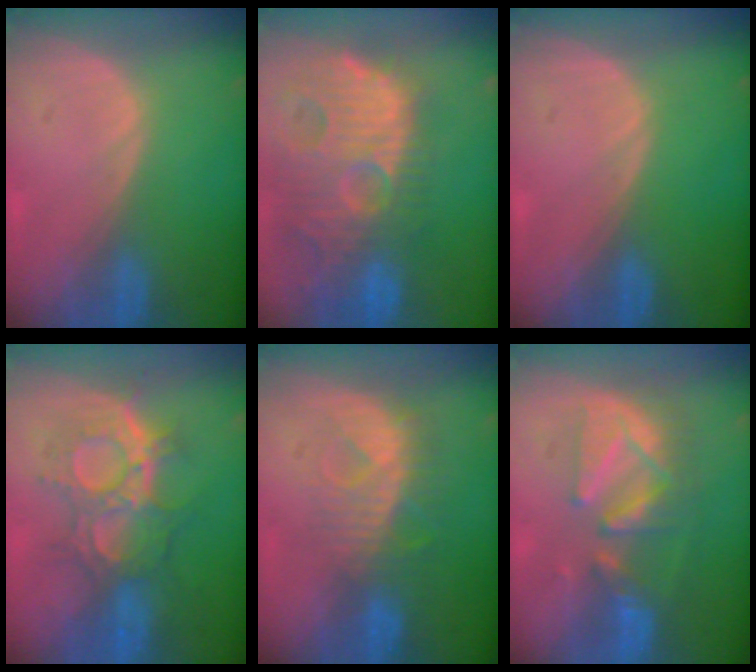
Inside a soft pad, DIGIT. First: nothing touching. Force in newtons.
{"total": 14.6, "press": 12.6, "slide": 7.3}
{"total": 0.0}
{"total": 9.4, "press": 9.4, "slide": 0.6}
{"total": 8.1, "press": 7.6, "slide": 2.8}
{"total": 8.6, "press": 8.5, "slide": 1.5}